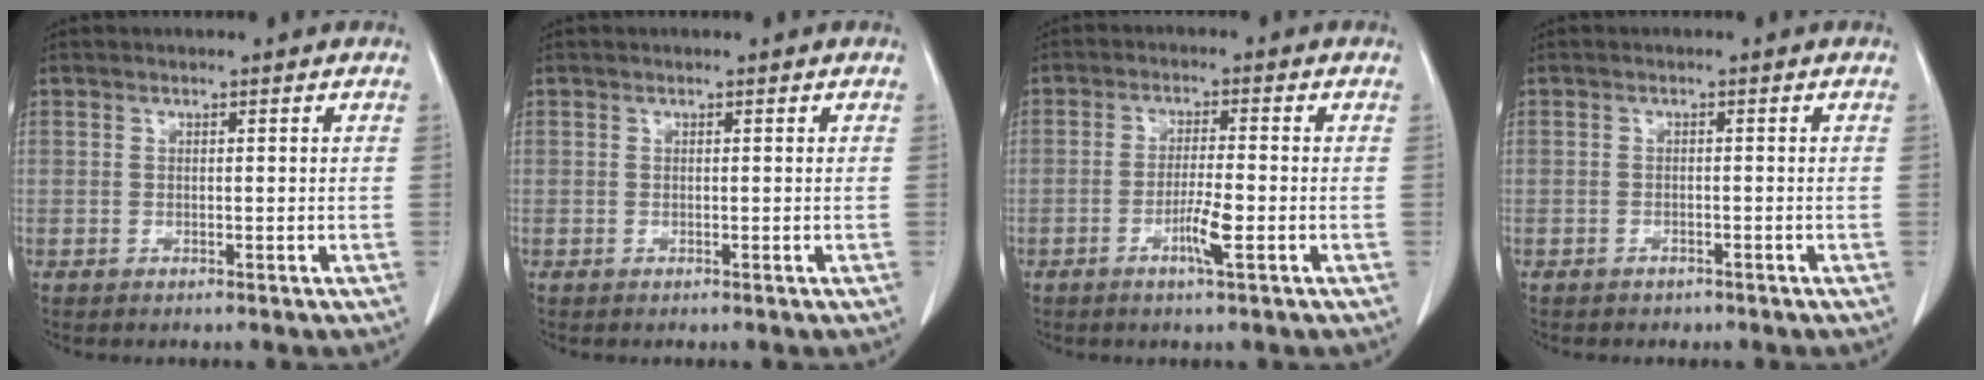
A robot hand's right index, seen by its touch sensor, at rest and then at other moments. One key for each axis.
{"total": 0.0}
{"total": 4.5, "fx": -1.8, "fy": 0.0, "fz": 4.1, "tx": -0.079, "ty": -0.007, "tz": -0.034}
{"total": 1.5, "fx": -1.2, "fy": 0.9, "fz": 0.2, "tx": -0.010, "ty": 0.002, "tz": -0.016}